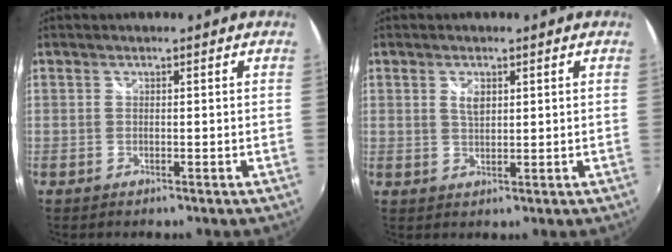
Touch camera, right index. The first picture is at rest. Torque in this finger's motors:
{"motor_torque": [0.00, 0.02, 0.04, 0.04]}